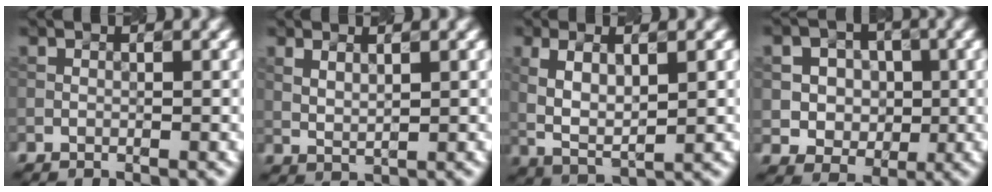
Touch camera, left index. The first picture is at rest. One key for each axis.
{"total": 1.6, "fx": 1.0, "fy": 0.6, "fz": 1.2, "tx": -0.028, "ty": -0.002, "tz": 0.023}
{"total": 4.8, "fx": 1.1, "fy": 1.9, "fz": 4.2, "tx": -0.089, "ty": -0.002, "tz": 0.023}
{"total": 5.7, "fx": 1.0, "fy": 5.0, "fz": 2.6, "tx": -0.037, "ty": 0.014, "tz": 0.009}